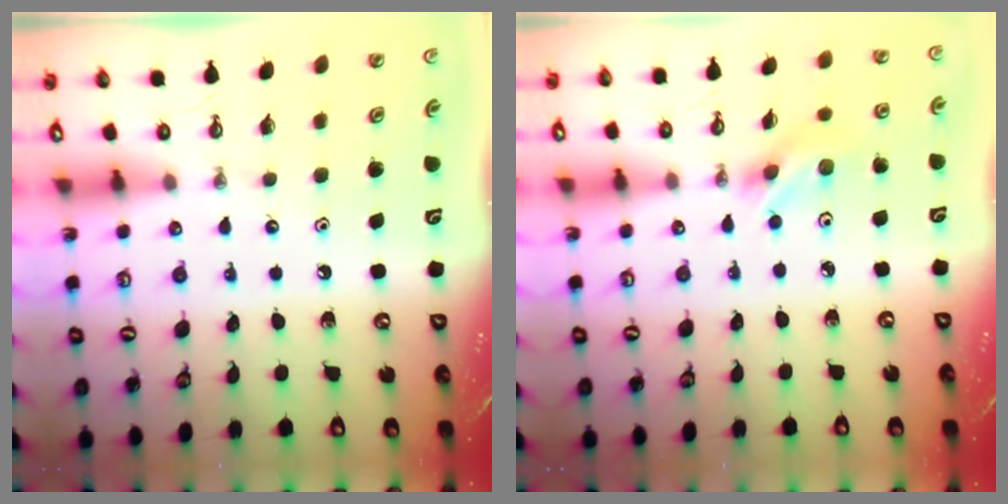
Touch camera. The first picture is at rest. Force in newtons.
{"total": 3.8, "press": 3.8, "slide": 0.3}